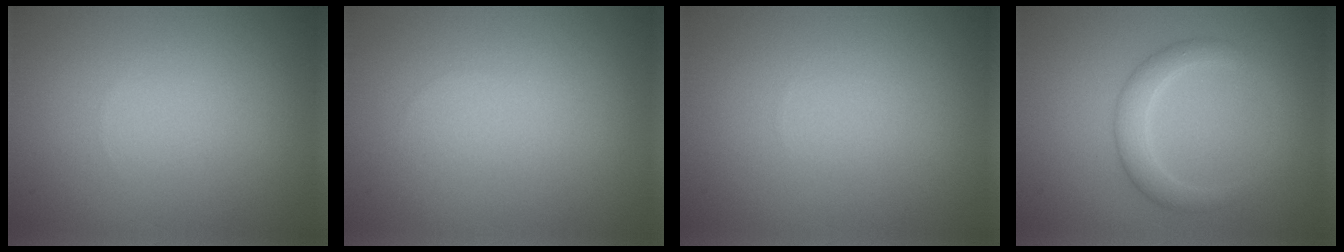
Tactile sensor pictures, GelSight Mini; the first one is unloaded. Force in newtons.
{"total": 0.0}
{"total": 0.0}
{"total": 2.7, "press": 2.7, "slide": 0.1}